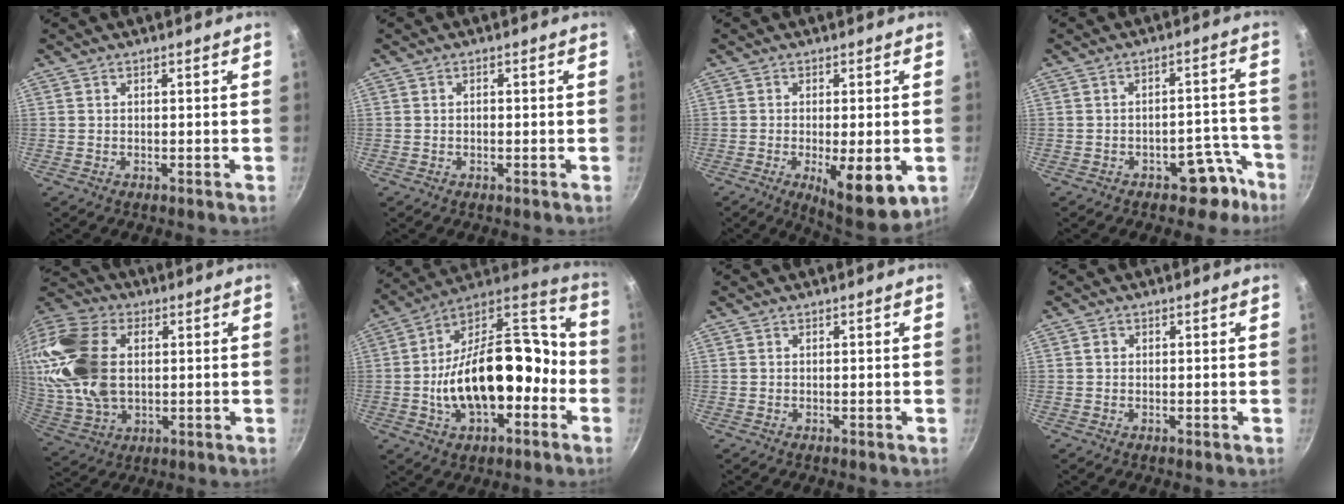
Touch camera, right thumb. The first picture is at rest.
{"total": 0.8, "force": [-0.1, 0.5, 0.6], "torque": [-0.011, 0.003, 0.000]}
{"total": 11.4, "force": [-3.4, 3.8, 10.2], "torque": [-0.143, -0.020, -0.040]}
{"total": 7.1, "force": [-4.7, 4.0, 3.4], "torque": [-0.013, 0.056, -0.062]}
{"total": 27.0, "force": [4.7, 17.3, 20.1], "torque": [-0.491, 0.027, 0.096]}
{"total": 25.1, "force": [-4.0, 13.1, 21.0], "torque": [-0.324, 0.043, -0.063]}
{"total": 0.0}
{"total": 0.9, "force": [0.1, 0.8, 0.4], "torque": [-0.003, 0.002, 0.001]}